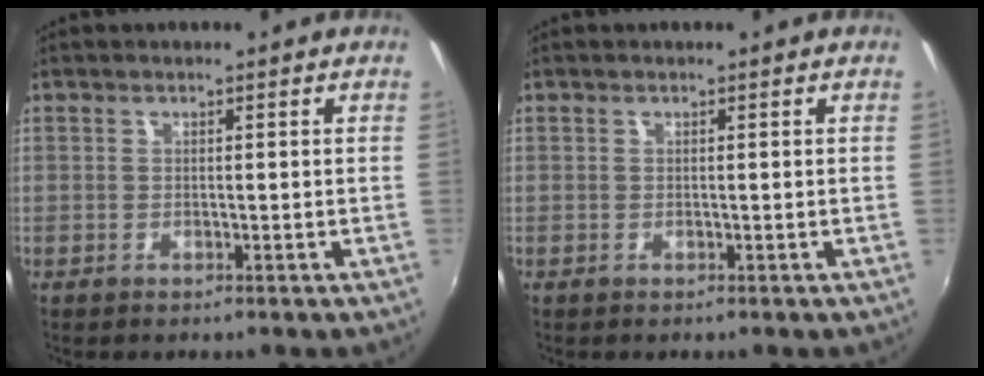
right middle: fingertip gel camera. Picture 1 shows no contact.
{"total": 0.0}